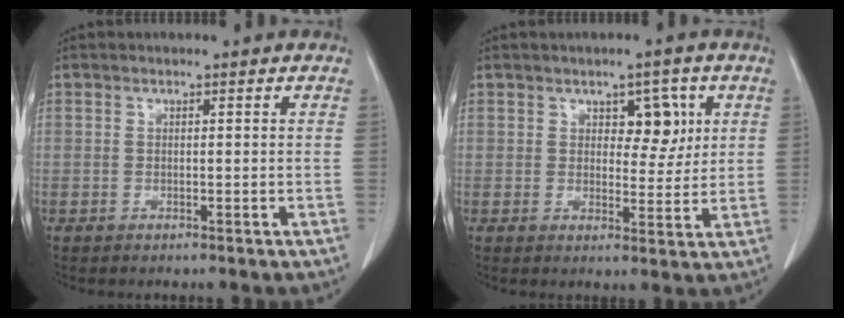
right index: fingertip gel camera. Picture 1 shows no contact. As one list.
[{"total": 4.8, "force": [1.8, 2.7, 3.6], "torque": [-0.038, 0.005, 0.026]}]